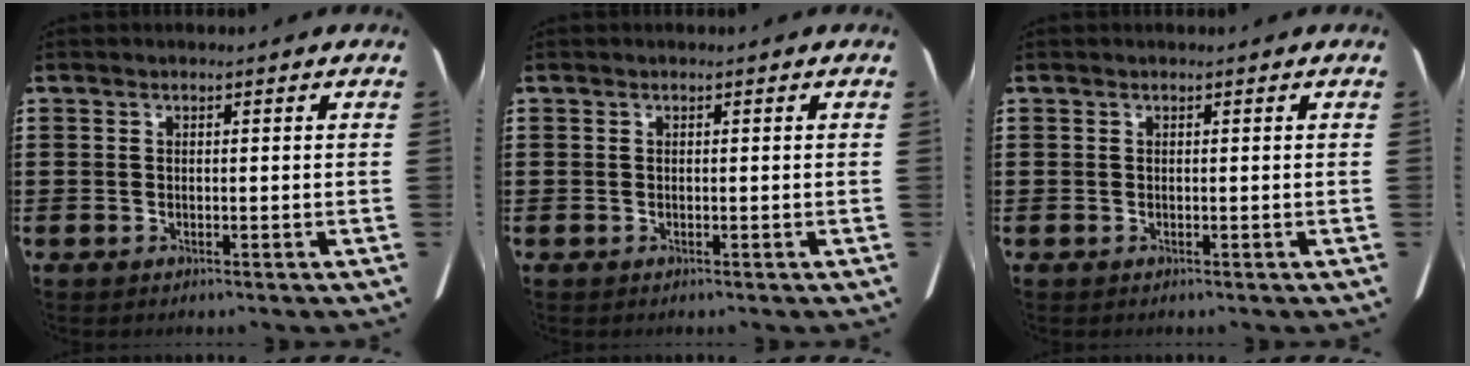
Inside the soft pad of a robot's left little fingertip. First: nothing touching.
{"total": 0.0}
{"total": 0.0}